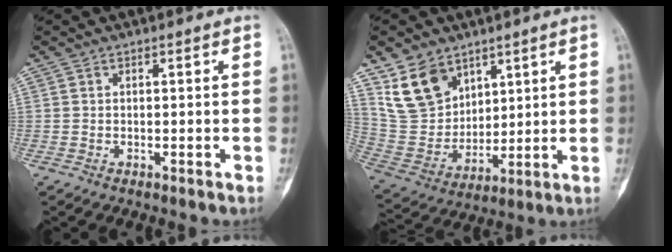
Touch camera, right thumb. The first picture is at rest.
{"total": 12.6, "force": [7.7, 8.5, 5.3], "torque": [-0.079, -0.038, 0.166]}